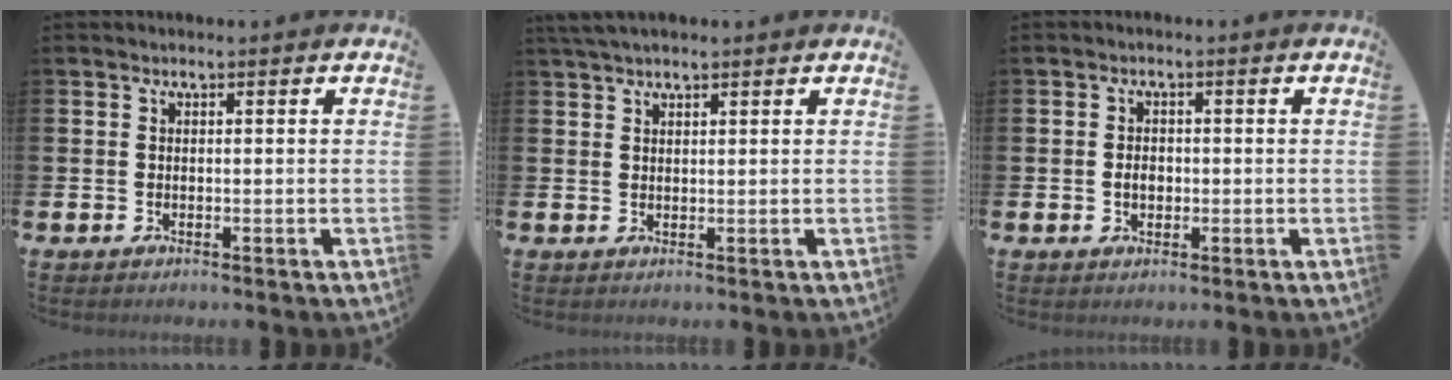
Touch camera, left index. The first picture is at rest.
{"total": 2.5, "force": [2.1, 0.6, 1.2], "torque": [-0.024, 0.002, 0.039]}
{"total": 2.1, "force": [-0.2, 1.5, 1.5], "torque": [-0.019, 0.003, -0.007]}